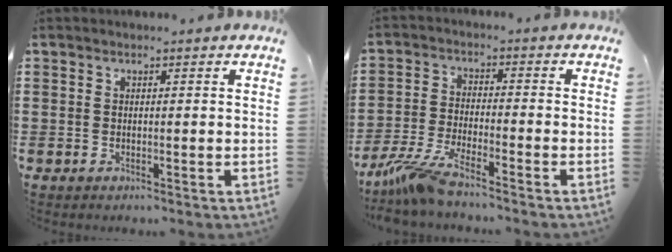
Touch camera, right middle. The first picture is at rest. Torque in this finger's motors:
{"motor_torque": [1.19, 0.12, 0.16, 0.09]}